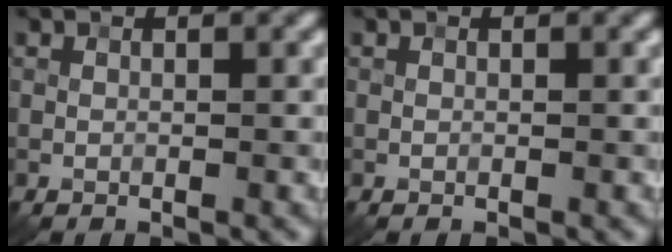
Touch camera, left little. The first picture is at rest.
{"total": 0.0}